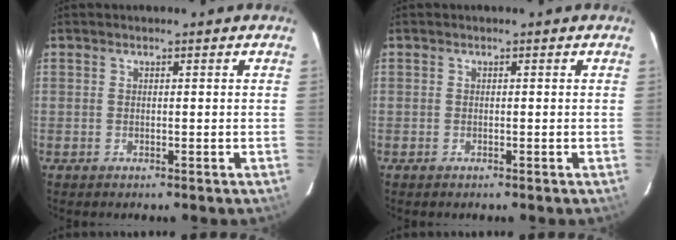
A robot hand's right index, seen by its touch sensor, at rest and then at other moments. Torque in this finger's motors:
{"motor_torque": [-0.07, -0.02, -0.03, 0.00]}